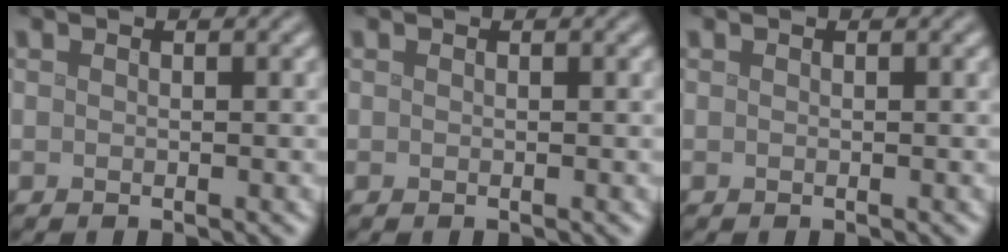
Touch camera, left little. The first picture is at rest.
{"total": 0.0}
{"total": 0.0}